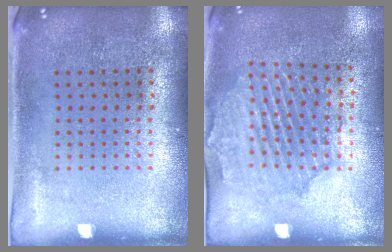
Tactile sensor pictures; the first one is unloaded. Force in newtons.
{"total": 1.6, "press": 1.6, "slide": 0.2}